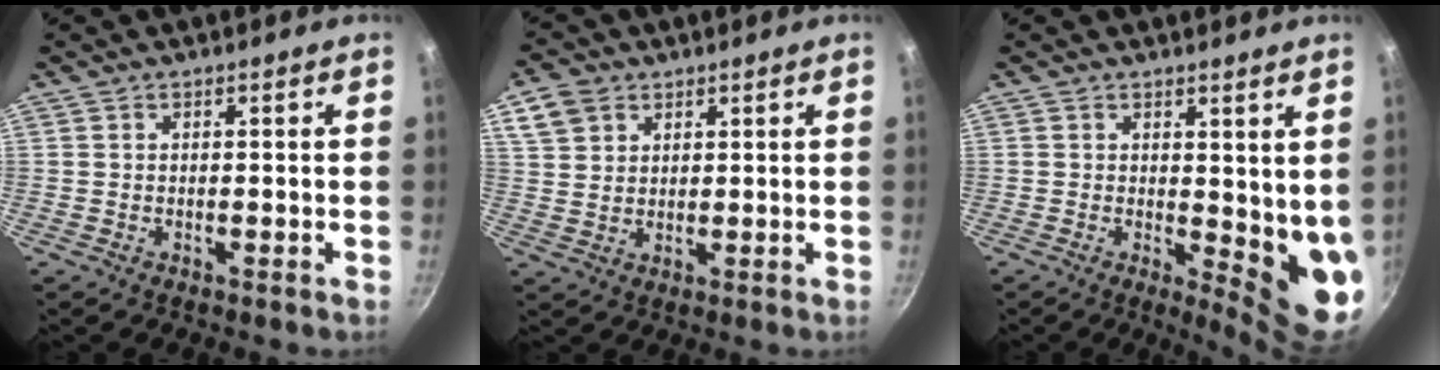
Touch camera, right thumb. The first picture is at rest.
{"total": 6.5, "force": [3.2, 4.9, 2.9], "torque": [-0.041, -0.003, 0.061]}
{"total": 8.2, "force": [1.3, 3.3, 7.4], "torque": [-0.078, -0.025, 0.023]}